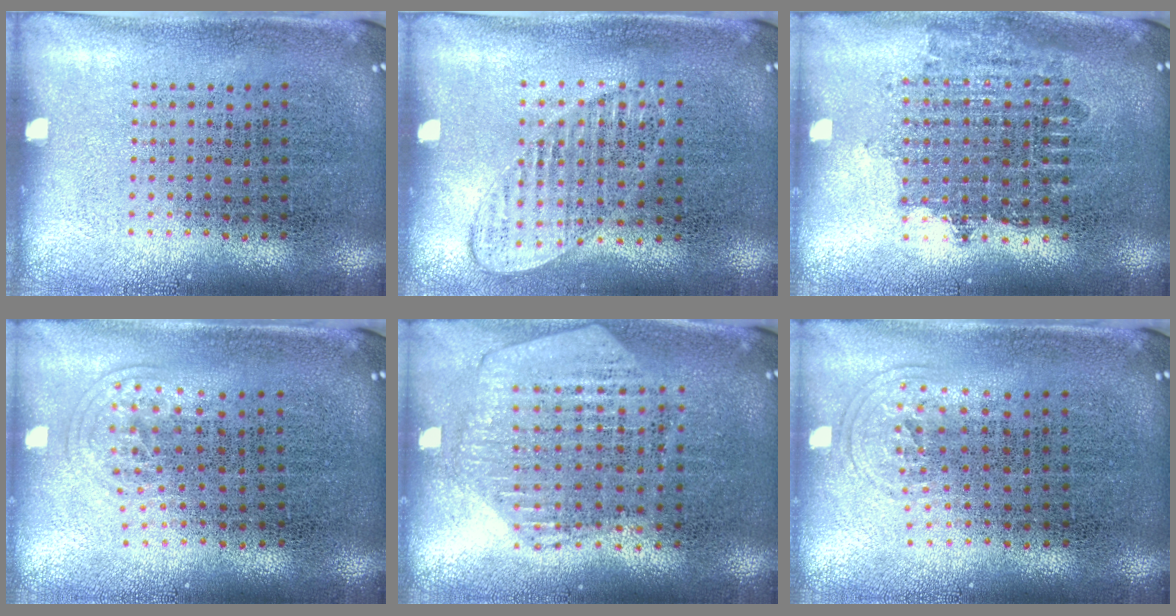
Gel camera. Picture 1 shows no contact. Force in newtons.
{"total": 1.0, "press": 1.0, "slide": 0.2}
{"total": 1.8, "press": 1.4, "slide": 1.1}
{"total": 1.0, "press": 0.6, "slide": 0.8}
{"total": 0.9, "press": 0.8, "slide": 0.1}
{"total": 0.9, "press": 0.6, "slide": 0.7}